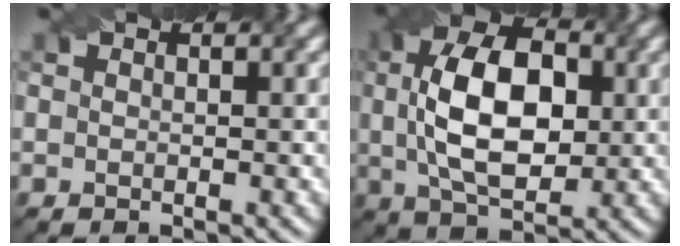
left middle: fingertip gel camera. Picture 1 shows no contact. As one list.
[{"total": 8.7, "force": [-0.3, 5.0, 7.1], "torque": [-0.145, 0.021, 0.002]}]